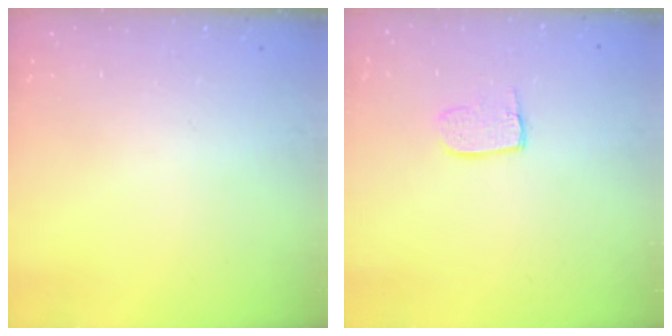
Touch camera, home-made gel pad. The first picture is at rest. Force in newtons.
{"total": 6.3, "press": 6.3, "slide": 0.5}